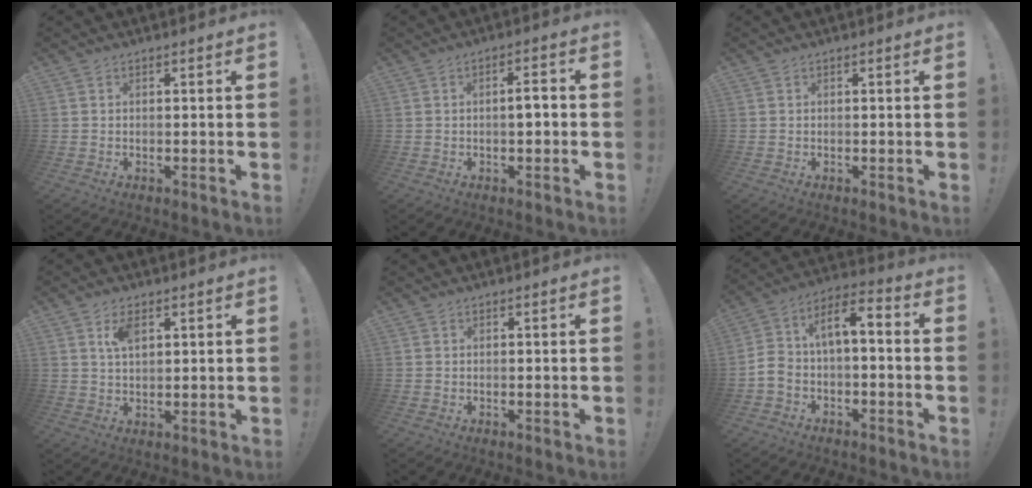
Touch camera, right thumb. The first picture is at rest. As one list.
[{"total": 3.9, "force": [-0.7, 0.9, 3.7], "torque": [-0.050, 0.003, -0.018]}, {"total": 0.0}, {"total": 5.0, "force": [2.5, 2.6, 3.5], "torque": [-0.057, -0.006, 0.041]}, {"total": 0.0}, {"total": 7.7, "force": [-2.6, 4.5, 5.7], "torque": [-0.097, 0.020, -0.047]}]